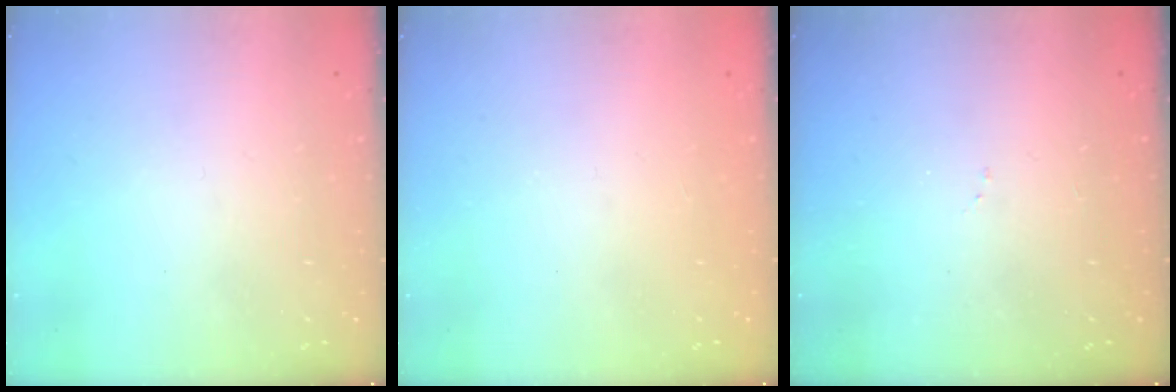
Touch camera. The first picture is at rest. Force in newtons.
{"total": 1.0, "press": 0.9, "slide": 0.3}
{"total": 7.1, "press": 7.0, "slide": 0.8}